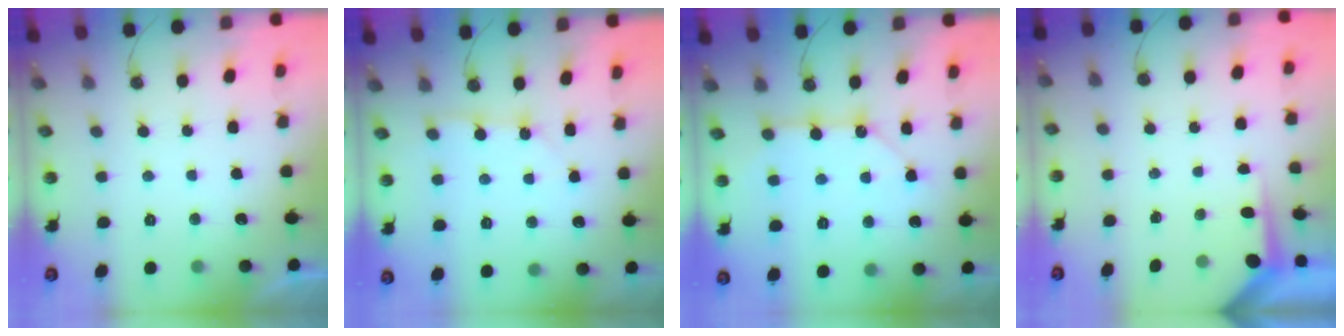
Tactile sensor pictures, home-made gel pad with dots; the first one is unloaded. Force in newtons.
{"total": 2.5, "press": 2.5, "slide": 0.3}
{"total": 10.7, "press": 10.6, "slide": 0.9}
{"total": 3.7, "press": 3.7, "slide": 0.3}